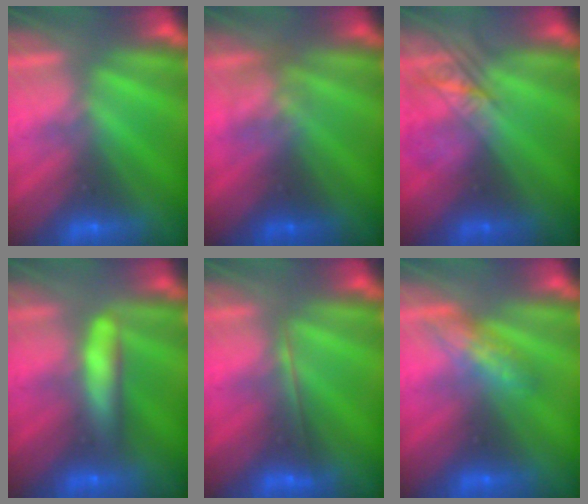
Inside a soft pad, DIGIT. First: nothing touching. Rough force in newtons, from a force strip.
{"total": 2.4}
{"total": 2.4}
{"total": 9.5}
{"total": 1.8}
{"total": 2.4}